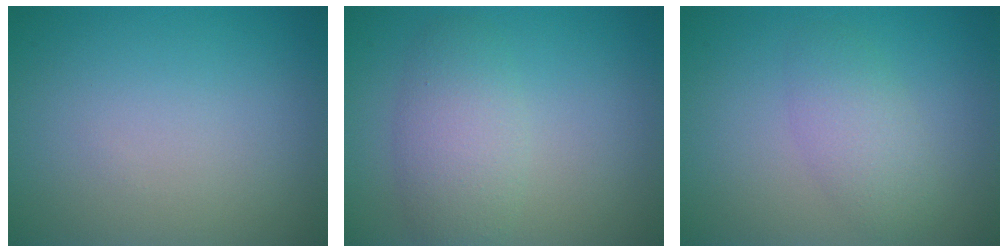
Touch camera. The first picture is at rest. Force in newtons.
{"total": 3.8, "press": 3.8, "slide": 0.1}
{"total": 2.7, "press": 2.7, "slide": 0.1}